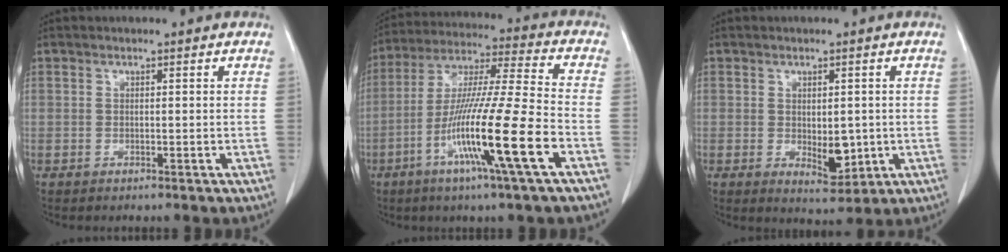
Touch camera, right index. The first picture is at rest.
{"total": 17.4, "force": [-6.6, -1.0, 16.1], "torque": [-0.307, -0.019, -0.123]}
{"total": 4.8, "force": [-0.5, 2.4, 4.1], "torque": [-0.057, -0.011, 0.004]}